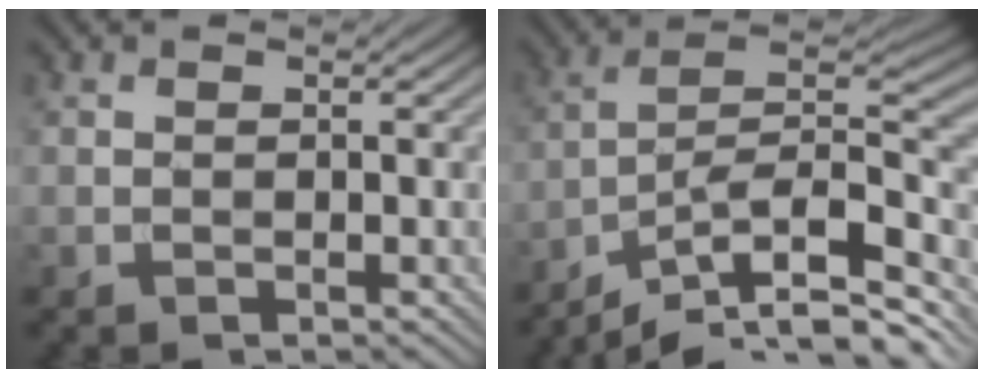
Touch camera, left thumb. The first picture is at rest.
{"total": 14.8, "force": [-11.1, 4.0, 9.0], "torque": [-0.162, 0.002, -0.194]}